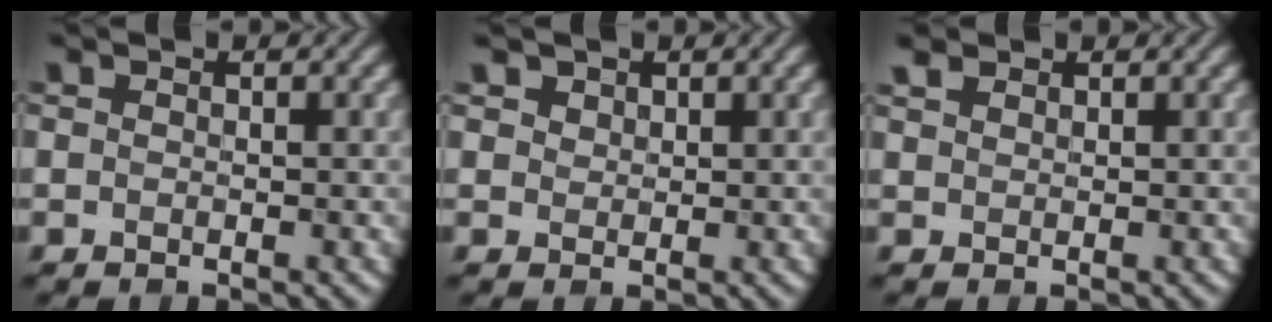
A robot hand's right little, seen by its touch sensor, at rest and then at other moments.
{"total": 1.4, "force": [1.0, 0.9, 0.3], "torque": [-0.010, -0.006, 0.025]}
{"total": 1.3, "force": [1.1, 0.6, 0.4], "torque": [-0.014, 0.005, 0.027]}